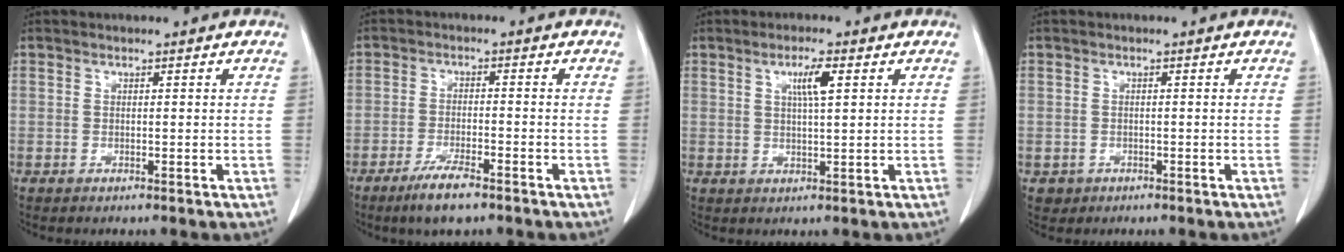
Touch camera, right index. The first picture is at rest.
{"total": 5.7, "force": [-4.0, 0.8, 4.0], "torque": [-0.080, -0.010, -0.069]}
{"total": 3.9, "force": [1.5, 0.3, 3.6], "torque": [-0.063, -0.001, 0.025]}
{"total": 1.7, "force": [-0.6, 1.5, 0.0], "torque": [-0.004, 0.006, -0.006]}